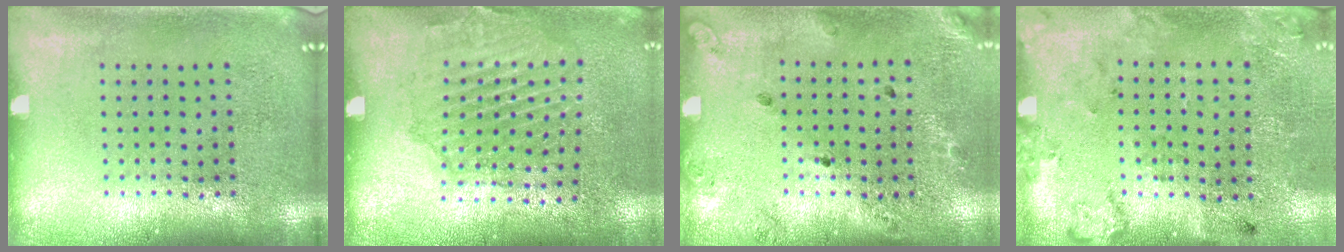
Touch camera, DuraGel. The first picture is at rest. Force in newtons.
{"total": 1.7, "press": 1.5, "slide": 0.8}
{"total": 1.3, "press": 1.2, "slide": 0.6}
{"total": 2.2, "press": 1.4, "slide": 1.7}